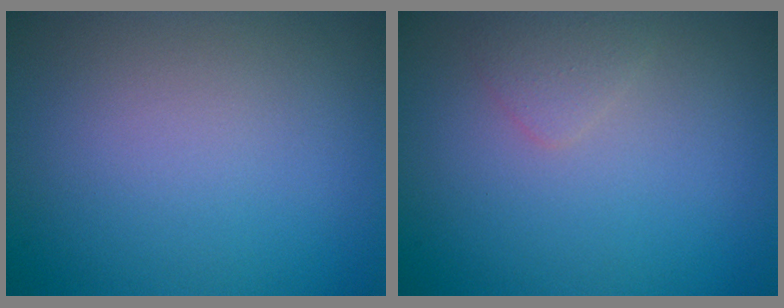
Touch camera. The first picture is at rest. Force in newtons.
{"total": 1.1, "press": 1.1, "slide": 0.0}